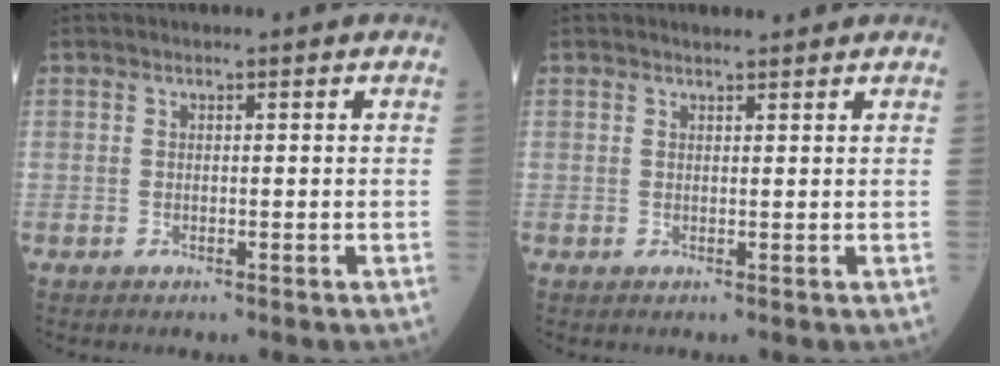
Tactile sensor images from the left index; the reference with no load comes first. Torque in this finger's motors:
{"motor_torque": [0.08, -0.08, -0.01, -0.01]}